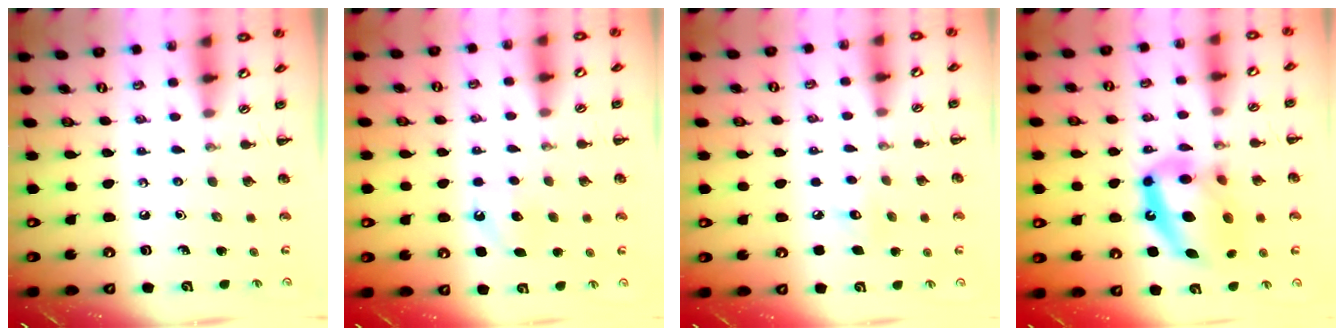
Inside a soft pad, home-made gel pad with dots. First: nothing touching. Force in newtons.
{"total": 6.9, "press": 6.6, "slide": 1.8}
{"total": 6.0, "press": 5.8, "slide": 1.7}
{"total": 16.3, "press": 15.7, "slide": 4.4}